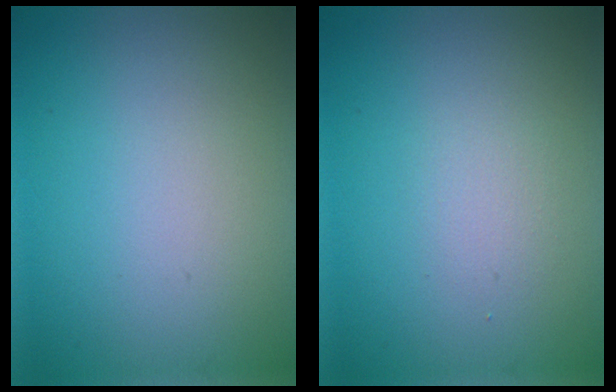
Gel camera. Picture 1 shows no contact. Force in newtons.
{"total": 1.1, "press": 1.1, "slide": 0.1}